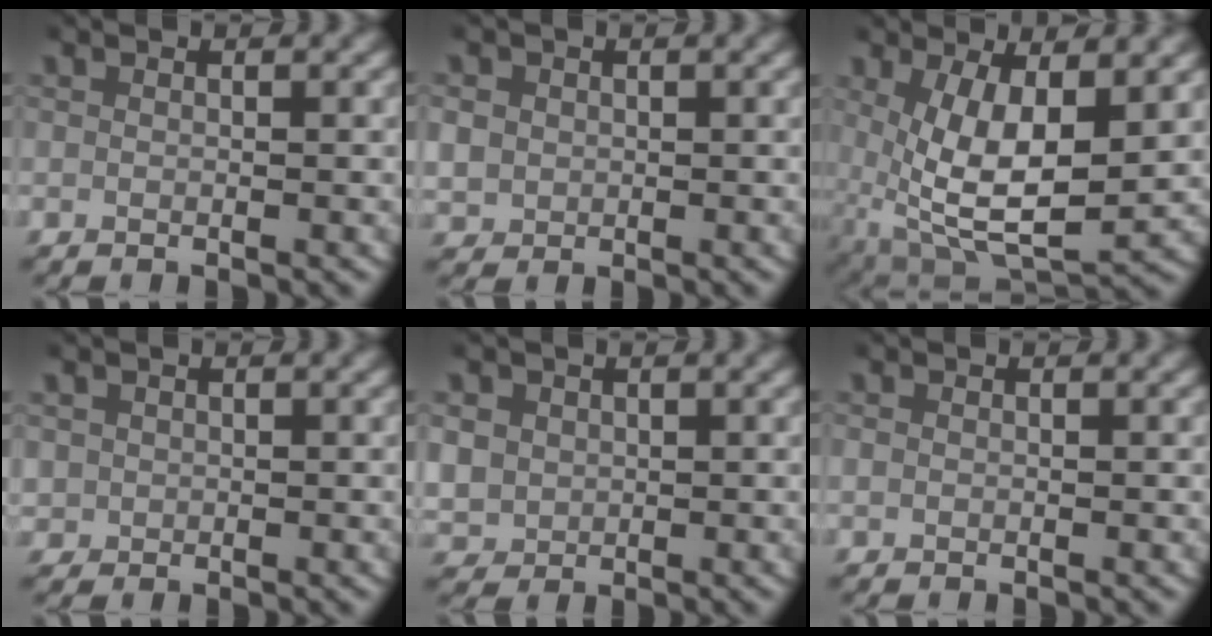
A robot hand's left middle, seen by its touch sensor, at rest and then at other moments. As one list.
[{"total": 3.3, "force": [0.3, 3.1, 1.1], "torque": [-0.037, -0.007, 0.008]}, {"total": 9.1, "force": [-0.3, 5.4, 7.4], "torque": [-0.153, -0.050, 0.026]}, {"total": 2.1, "force": [0.3, 2.1, 0.4], "torque": [-0.013, -0.007, 0.008]}, {"total": 4.8, "force": [0.6, 4.4, 1.7], "torque": [-0.053, -0.013, 0.017]}, {"total": 0.6, "force": [-0.1, 0.6, 0.2], "torque": [-0.007, -0.001, -0.001]}]